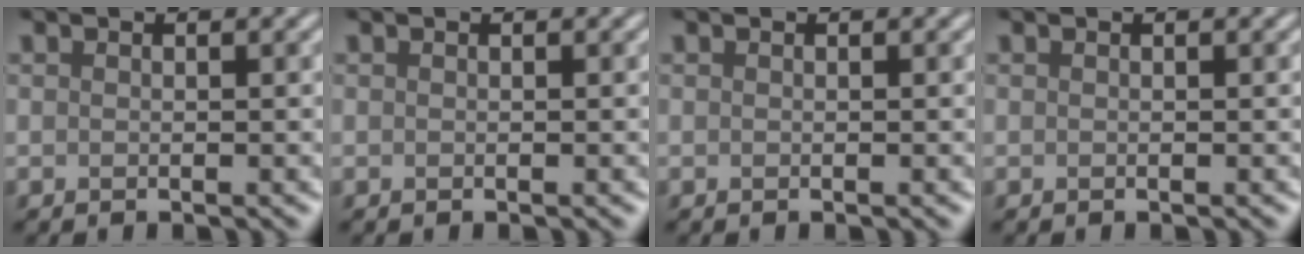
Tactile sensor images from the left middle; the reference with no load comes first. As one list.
[{"total": 0.0}, {"total": 0.0}, {"total": 0.0}]